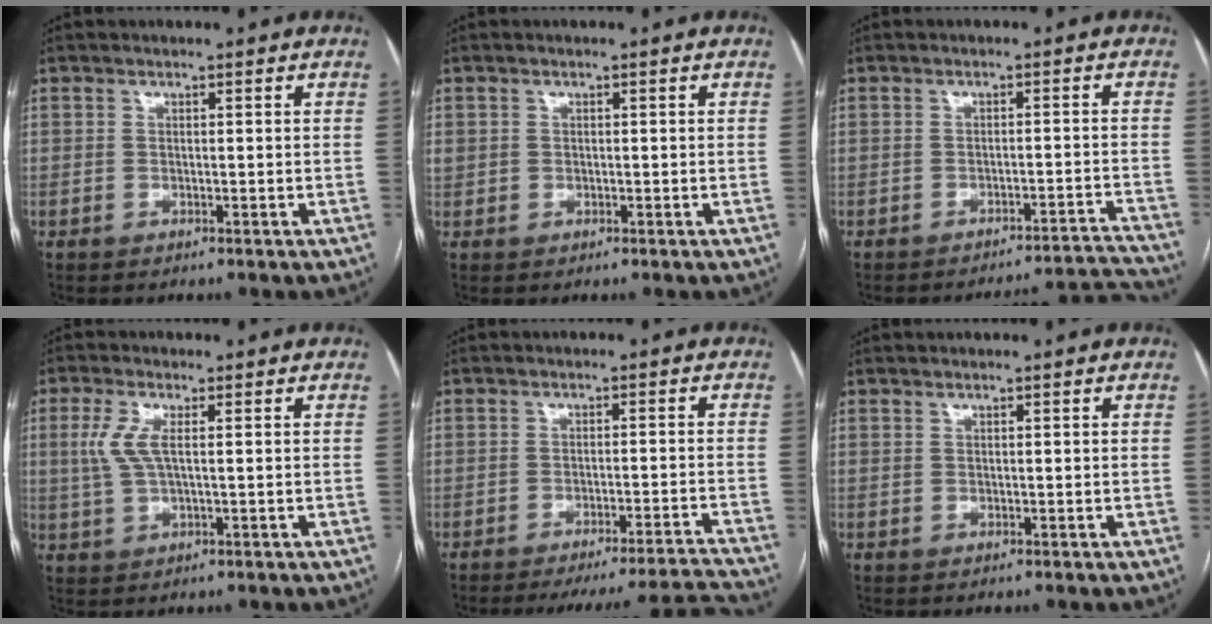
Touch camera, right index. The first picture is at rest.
{"total": 1.6, "force": [0.2, 1.5, 0.6], "torque": [-0.020, 0.013, 0.010]}
{"total": 10.5, "force": [-10.5, -1.1, -0.3], "torque": [0.027, 0.013, -0.125]}
{"total": 4.5, "force": [1.0, 1.2, 4.3], "torque": [-0.111, 0.004, 0.020]}
{"total": 14.6, "force": [-14.1, -2.0, 2.9], "torque": [-0.025, -0.003, -0.182]}
{"total": 0.0}